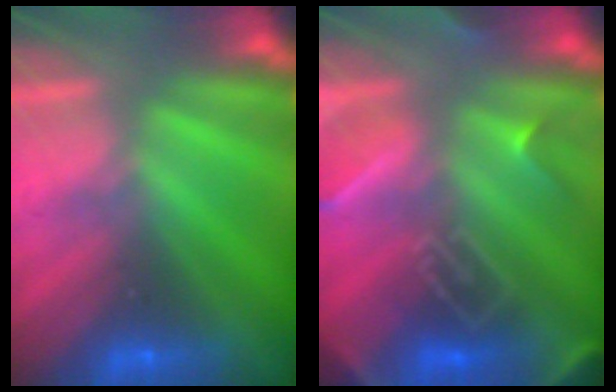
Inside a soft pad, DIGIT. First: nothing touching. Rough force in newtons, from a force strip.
{"total": 6.8}